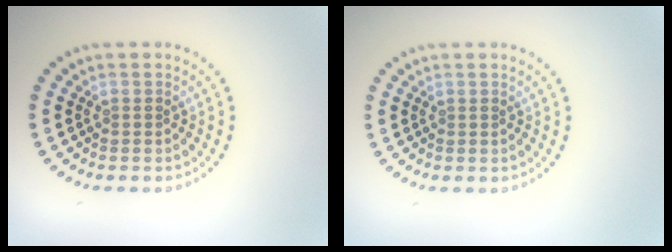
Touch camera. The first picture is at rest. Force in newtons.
{"total": 0.0}